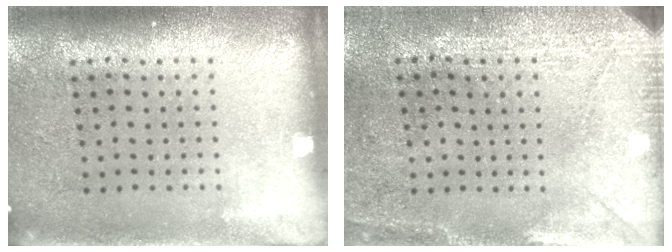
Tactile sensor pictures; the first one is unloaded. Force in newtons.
{"total": 3.0, "press": 2.6, "slide": 1.4}